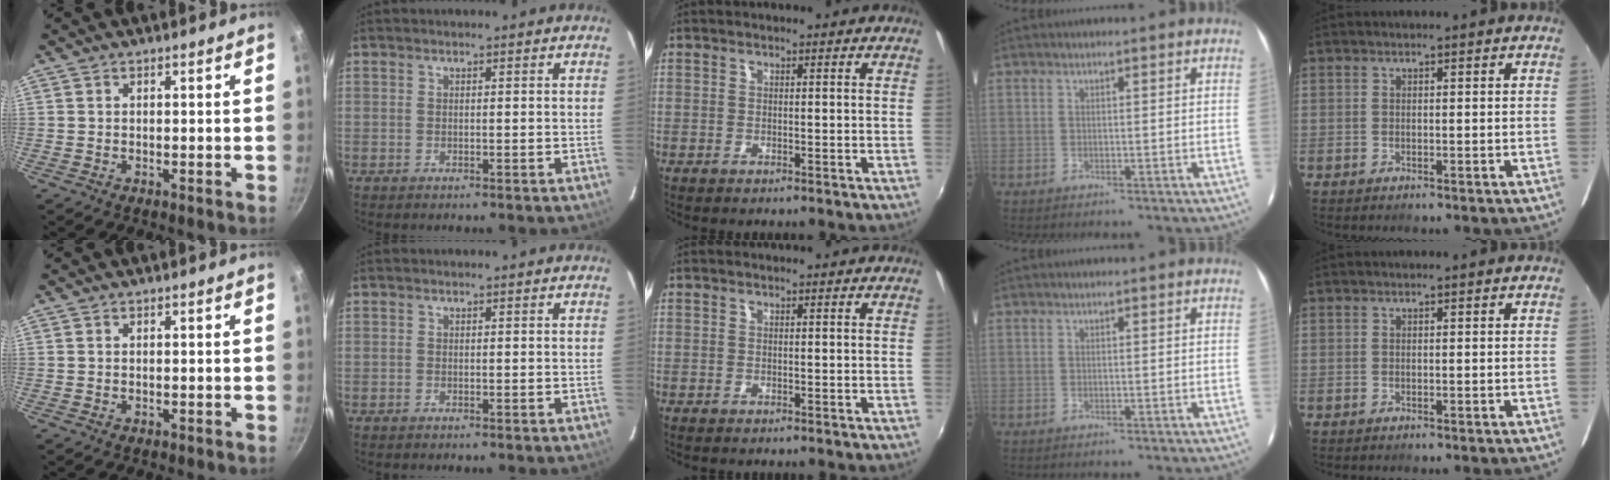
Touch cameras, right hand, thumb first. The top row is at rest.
{}